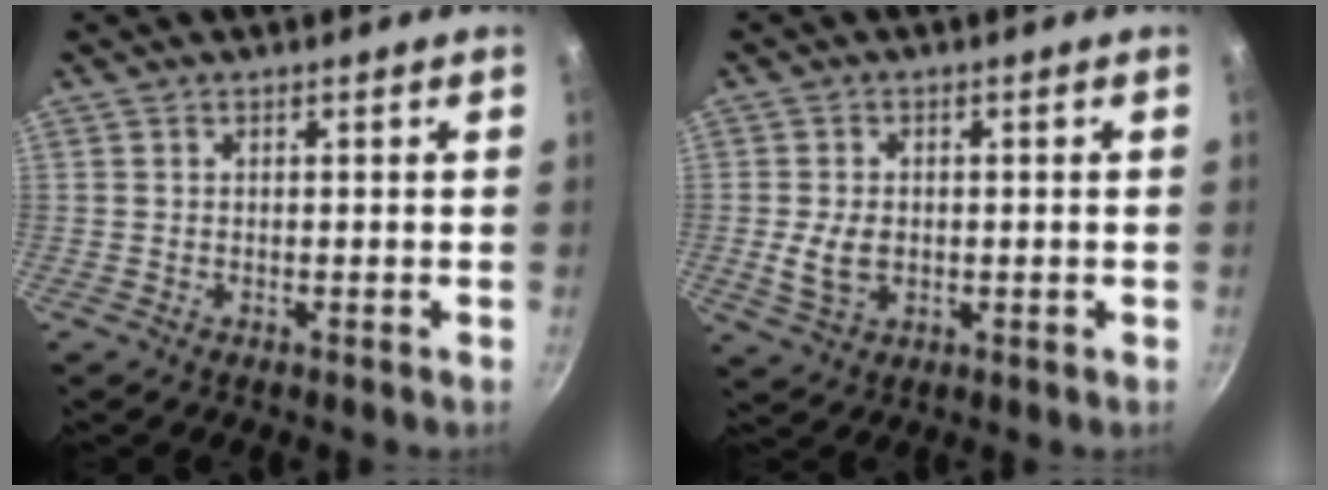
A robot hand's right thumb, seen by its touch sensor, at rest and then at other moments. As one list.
[{"total": 5.8, "force": [-0.3, 4.0, 4.2], "torque": [-0.075, 0.001, 0.000]}]